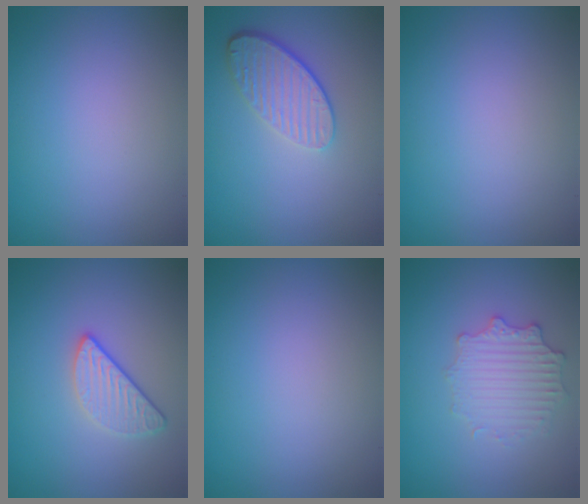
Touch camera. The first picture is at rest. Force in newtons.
{"total": 3.6, "press": 2.8, "slide": 2.3}
{"total": 0.0}
{"total": 2.7, "press": 2.3, "slide": 1.3}
{"total": 0.0}
{"total": 2.7, "press": 2.6, "slide": 0.5}